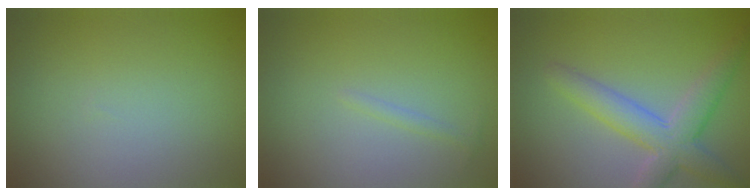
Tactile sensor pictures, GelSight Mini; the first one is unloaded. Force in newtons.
{"total": 0.7, "press": 0.7, "slide": 0.1}
{"total": 5.0, "press": 5.0, "slide": 0.2}